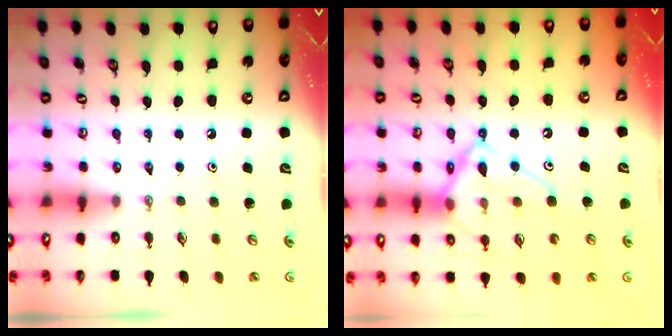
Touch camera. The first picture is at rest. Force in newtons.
{"total": 19.0, "press": 18.9, "slide": 1.2}